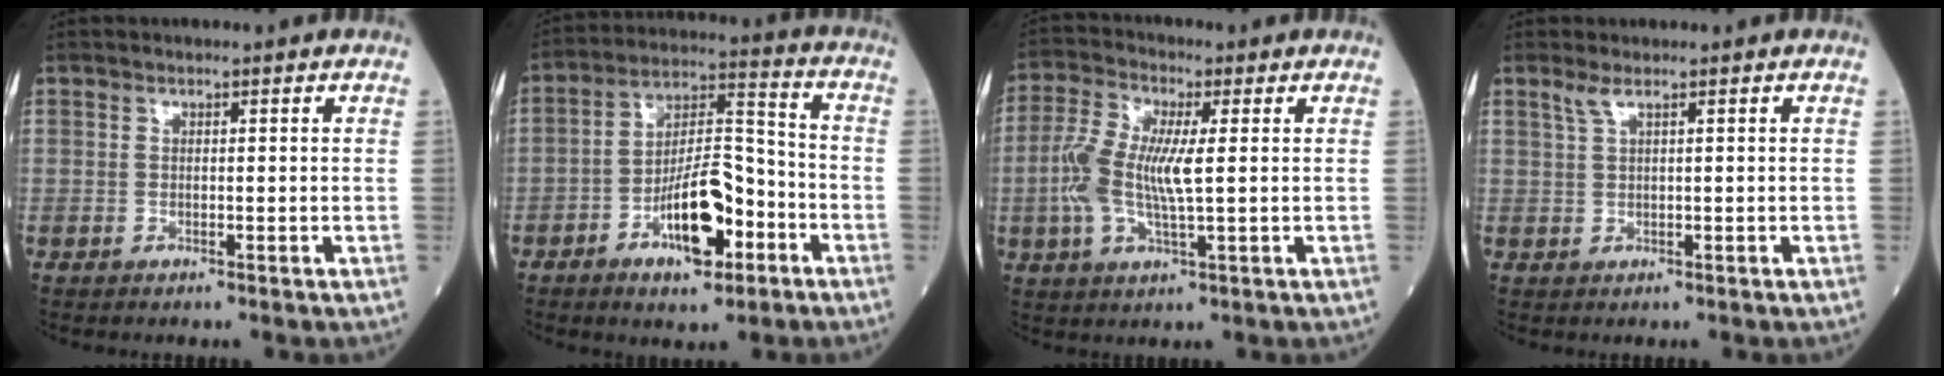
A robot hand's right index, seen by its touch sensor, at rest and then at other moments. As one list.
[{"total": 12.4, "force": [-5.4, 4.2, 10.4], "torque": [-0.188, 0.015, -0.088]}, {"total": 9.0, "force": [0.1, 2.2, 8.7], "torque": [-0.198, 0.006, 0.000]}, {"total": 1.4, "force": [0.9, -0.1, 1.1], "torque": [-0.033, 0.009, 0.022]}]